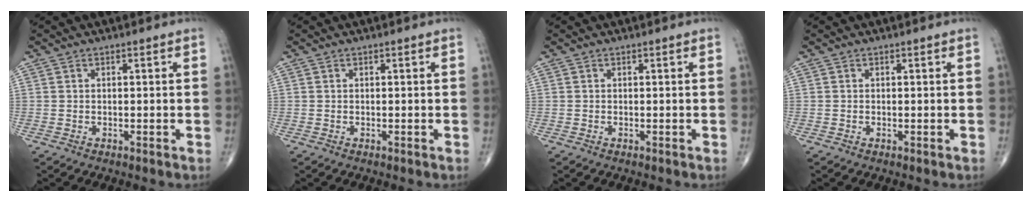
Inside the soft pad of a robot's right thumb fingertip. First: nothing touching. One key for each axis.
{"total": 0.0}
{"total": 0.0}
{"total": 0.0}